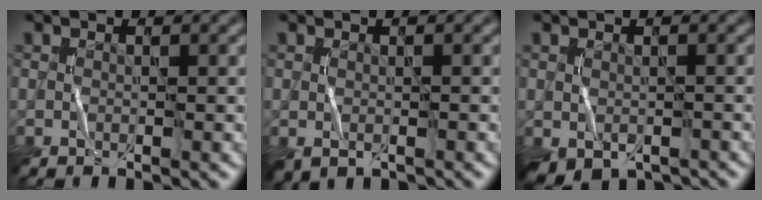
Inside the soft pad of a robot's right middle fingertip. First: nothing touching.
{"total": 1.1, "force": [-0.3, 0.7, 0.8], "torque": [-0.017, -0.008, -0.001]}
{"total": 2.7, "force": [-1.5, 1.6, 1.6], "torque": [-0.031, -0.018, -0.019]}